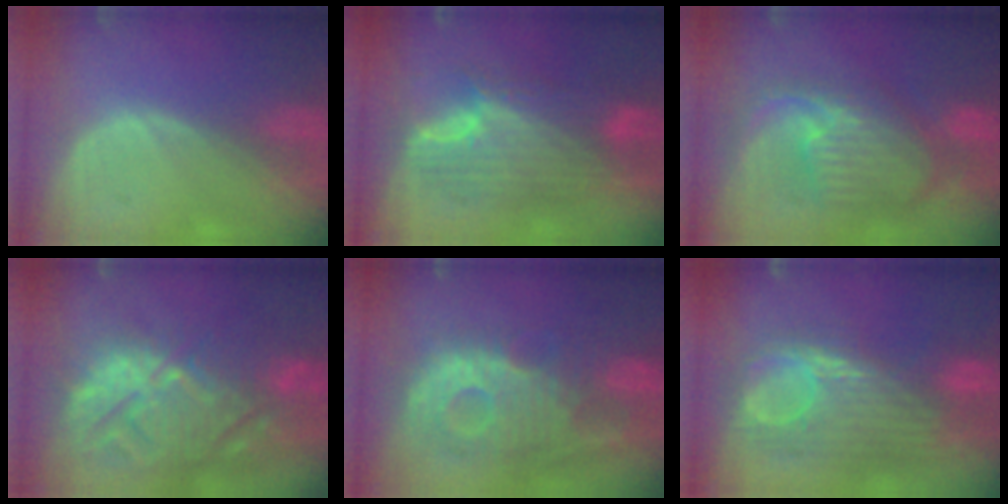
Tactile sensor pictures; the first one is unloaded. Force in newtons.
{"total": 10.0, "press": 10.0, "slide": 0.6}
{"total": 10.9, "press": 9.6, "slide": 5.1}
{"total": 15.2, "press": 13.0, "slide": 7.8}
{"total": 12.7, "press": 11.1, "slide": 6.2}
{"total": 11.2, "press": 10.4, "slide": 4.1}